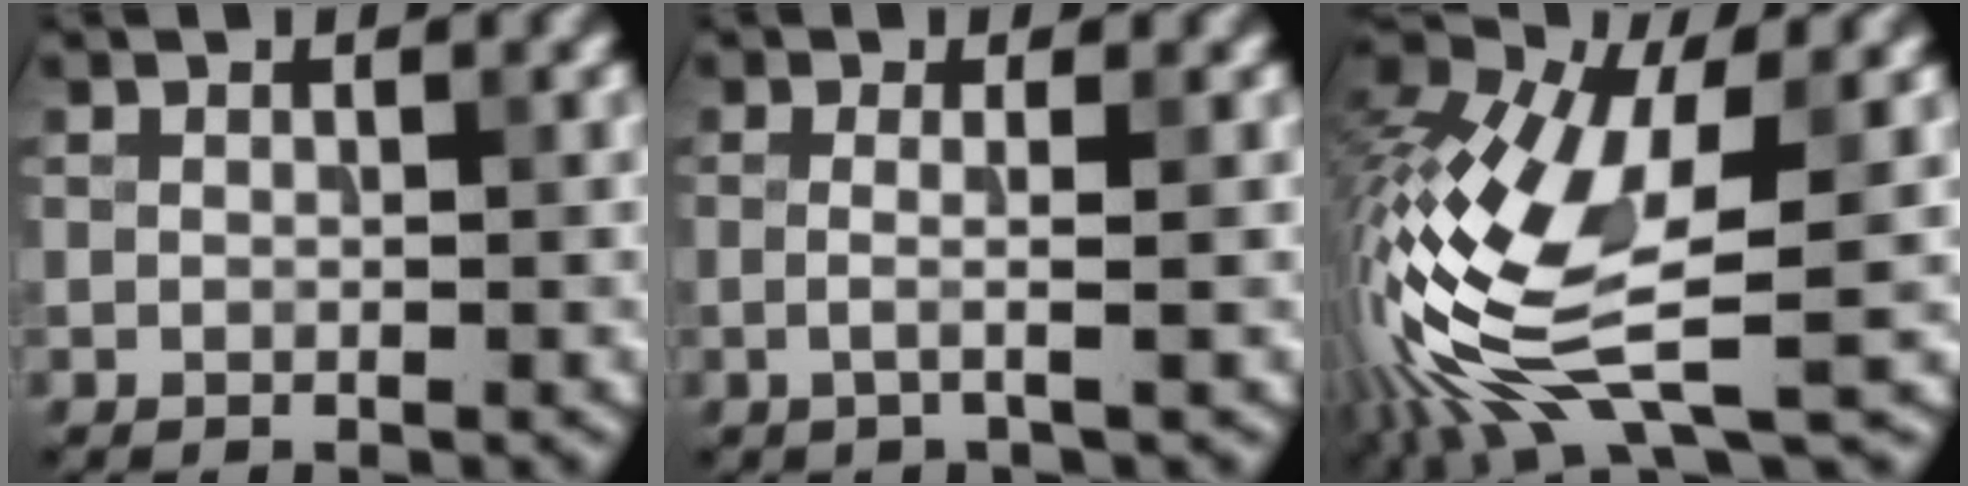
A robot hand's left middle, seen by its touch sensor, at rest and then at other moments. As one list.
[{"total": 2.1, "force": [-0.1, 0.6, 2.0], "torque": [-0.033, -0.004, -0.011]}, {"total": 12.9, "force": [-3.4, 5.2, 11.3], "torque": [-0.249, -0.003, -0.068]}]